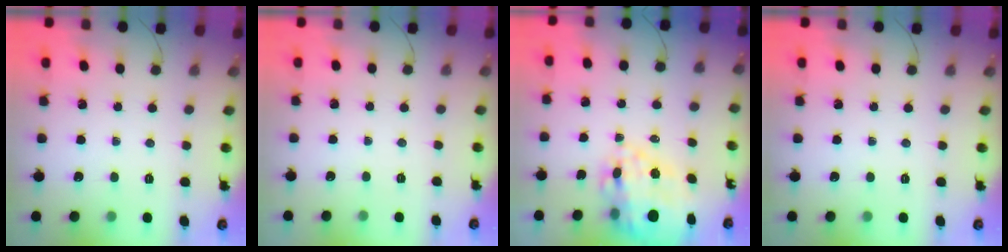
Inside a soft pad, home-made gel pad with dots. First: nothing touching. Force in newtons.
{"total": 2.4, "press": 2.3, "slide": 0.5}
{"total": 19.2, "press": 18.8, "slide": 3.7}
{"total": 0.0}